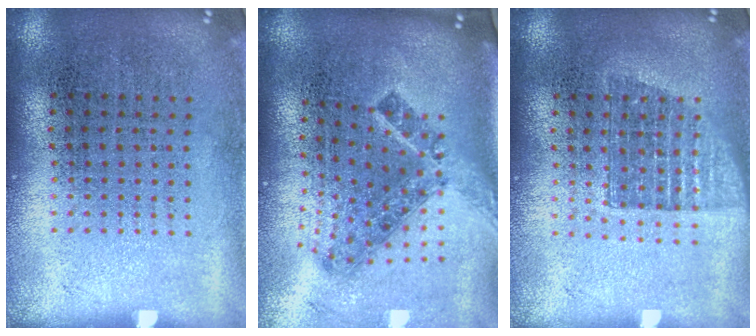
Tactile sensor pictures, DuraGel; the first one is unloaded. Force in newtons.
{"total": 1.6, "press": 1.2, "slide": 1.1}
{"total": 1.4, "press": 1.1, "slide": 0.8}